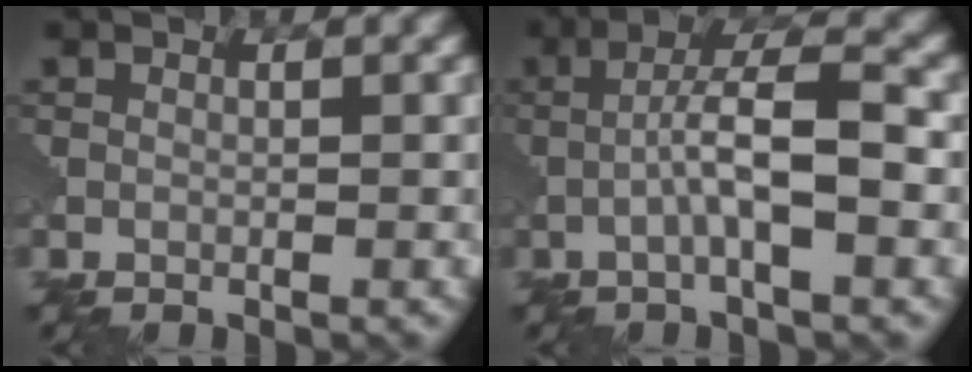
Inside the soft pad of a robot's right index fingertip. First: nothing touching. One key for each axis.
{"total": 5.5, "fx": -0.9, "fy": 1.0, "fz": 5.3, "tx": -0.093, "ty": 0.017, "tz": -0.024}